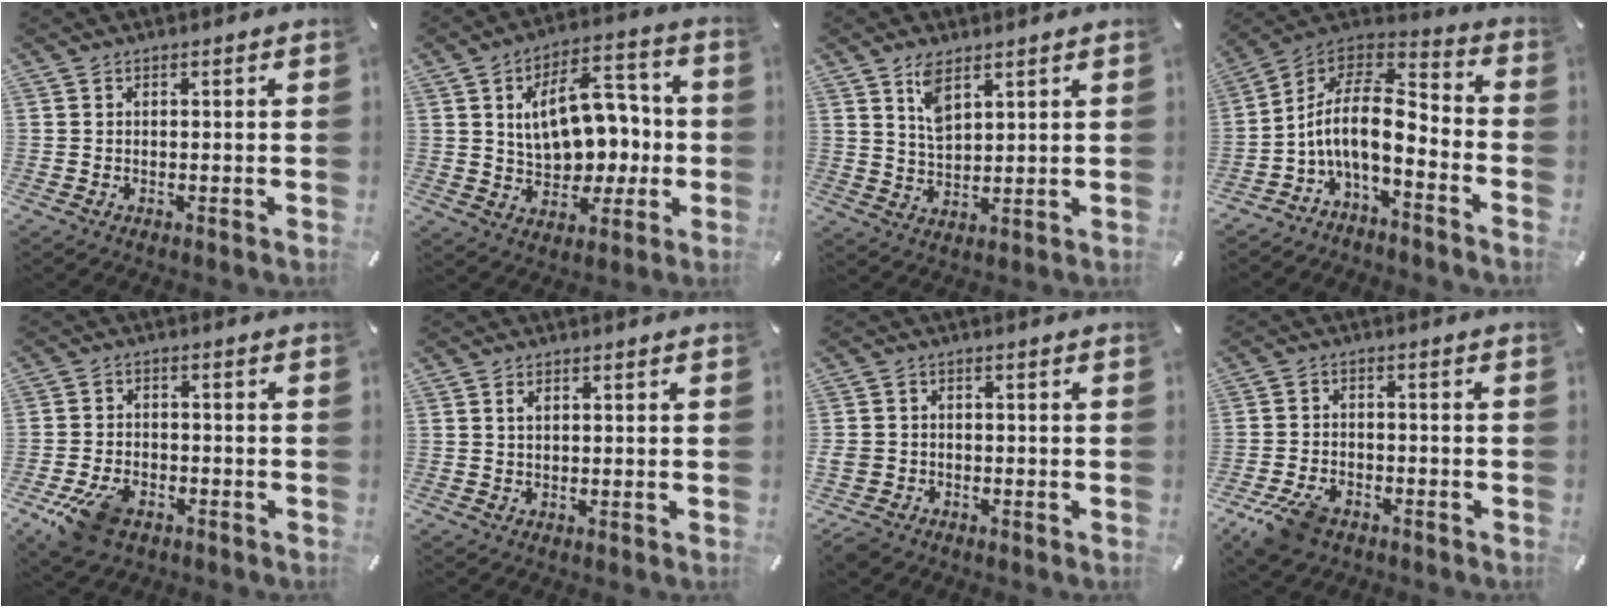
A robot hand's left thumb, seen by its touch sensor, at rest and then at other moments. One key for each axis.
{"total": 16.2, "fx": 1.8, "fy": 11.5, "fz": 11.3, "tx": -0.153, "ty": 0.007, "tz": 0.039}
{"total": 6.0, "fx": 3.7, "fy": 2.9, "fz": 3.7, "tx": -0.075, "ty": -0.007, "tz": 0.067}
{"total": 13.2, "fx": -2.9, "fy": 6.5, "fz": 11.2, "tx": -0.234, "ty": 0.000, "tz": -0.052}
{"total": 9.2, "fx": -4.9, "fy": 5.7, "fz": 5.4, "tx": -0.116, "ty": 0.019, "tz": -0.086}
{"total": 1.5, "fx": 0.6, "fy": 0.9, "fz": 1.0, "tx": -0.022, "ty": 0.004, "tz": 0.010}
{"total": 4.3, "fx": -2.2, "fy": 3.5, "fz": 1.3, "tx": -0.041, "ty": 0.009, "tz": -0.045}
{"total": 7.6, "fx": -4.6, "fy": 4.5, "fz": 3.9, "tx": -0.087, "ty": 0.018, "tz": -0.085}